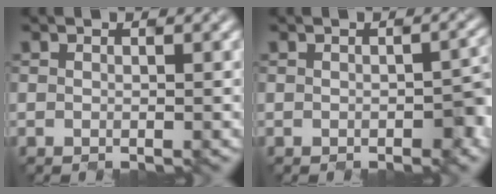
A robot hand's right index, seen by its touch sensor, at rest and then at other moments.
{"total": 2.5, "force": [-0.7, 1.1, 2.2], "torque": [-0.027, 0.008, 0.002]}